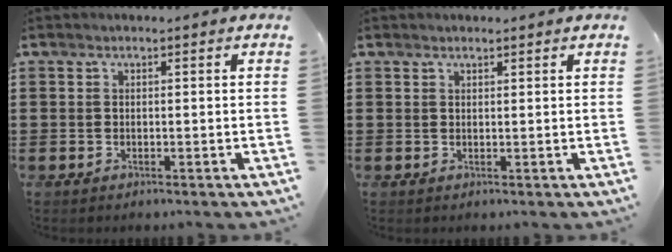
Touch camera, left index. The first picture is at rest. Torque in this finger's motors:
{"motor_torque": [1.71, -0.41, 0.07, -0.01]}